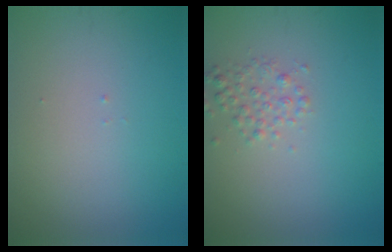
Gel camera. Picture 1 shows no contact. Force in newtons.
{"total": 1.8, "press": 1.8, "slide": 0.0}